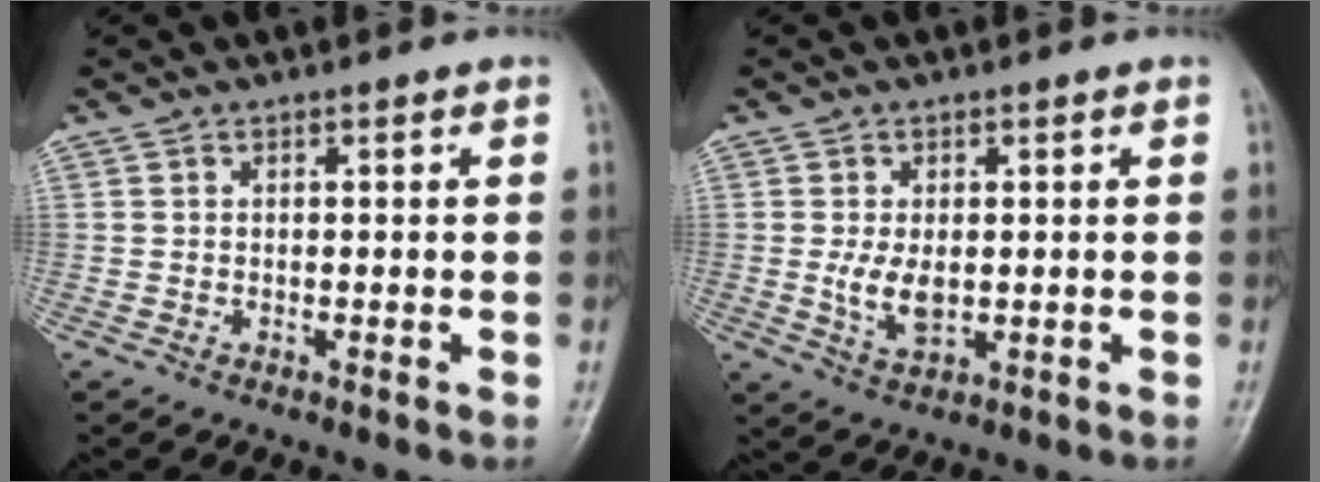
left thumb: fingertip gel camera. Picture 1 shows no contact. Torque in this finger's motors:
{"motor_torque": [-0.08, 0.41, 0.63, 0.10, 0.10]}